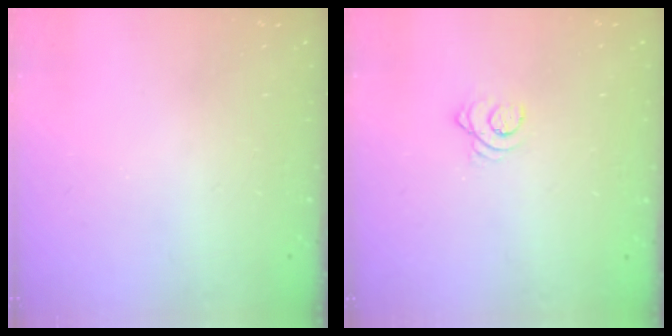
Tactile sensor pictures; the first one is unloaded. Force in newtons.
{"total": 2.6, "press": 2.6, "slide": 0.3}